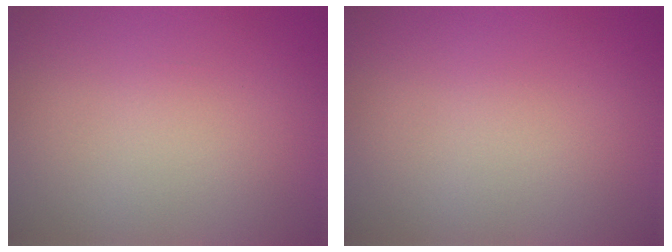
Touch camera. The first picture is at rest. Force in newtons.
{"total": 0.0}